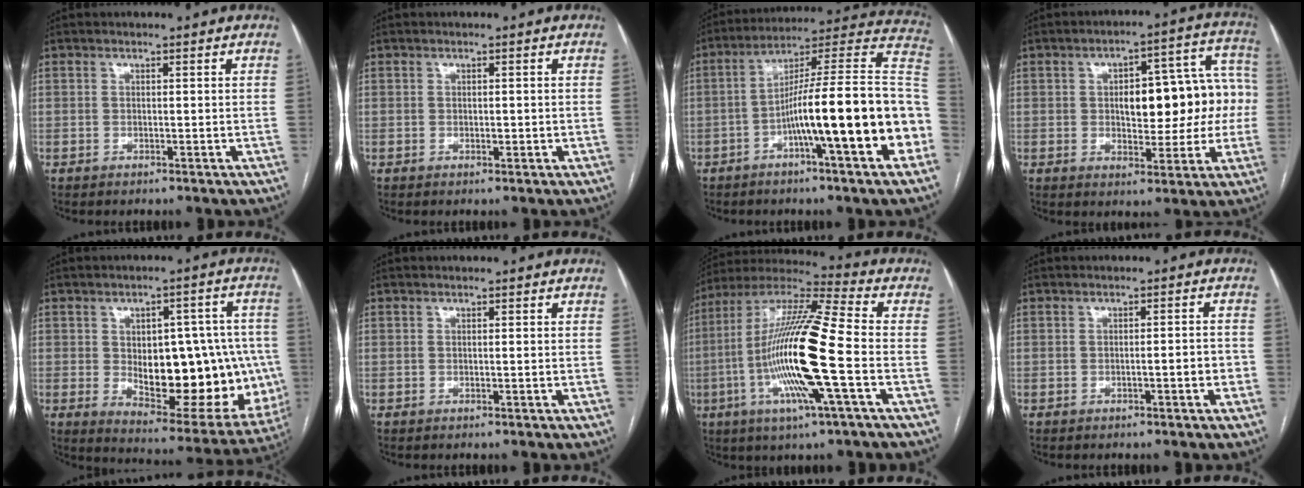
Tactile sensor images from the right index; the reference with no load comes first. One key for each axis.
{"total": 0.7, "fx": 0.0, "fy": 0.4, "fz": 0.6, "tx": -0.008, "ty": 0.000, "tz": 0.002}
{"total": 21.6, "fx": -5.4, "fy": 0.9, "fz": 20.9, "tx": -0.252, "ty": 0.031, "tz": -0.080}
{"total": 14.2, "fx": 0.2, "fy": 6.0, "fz": 12.9, "tx": -0.155, "ty": 0.048, "tz": 0.014}
{"total": 22.0, "fx": -1.6, "fy": 9.6, "fz": 19.8, "tx": -0.224, "ty": 0.018, "tz": 0.014}
{"total": 0.0}
{"total": 19.3, "fx": -4.1, "fy": 0.7, "fz": 18.8, "tx": -0.379, "ty": -0.008, "tz": -0.085}
{"total": 4.2, "fx": -1.5, "fy": 0.6, "fz": 3.8, "tx": -0.052, "ty": 0.015, "tz": -0.019}